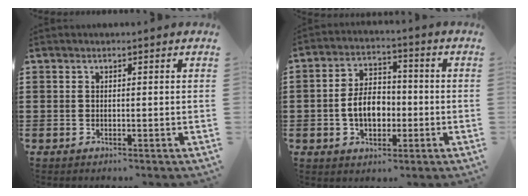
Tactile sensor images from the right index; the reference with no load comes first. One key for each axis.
{"total": 6.8, "fx": -1.4, "fy": 4.4, "fz": 5.0, "tx": -0.093, "ty": 0.001, "tz": -0.032}